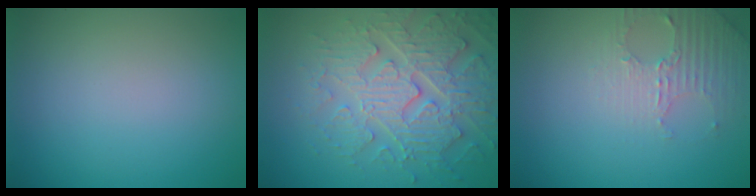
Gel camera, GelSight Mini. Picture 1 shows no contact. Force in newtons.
{"total": 6.1, "press": 5.3, "slide": 3.0}
{"total": 3.0, "press": 2.9, "slide": 0.7}